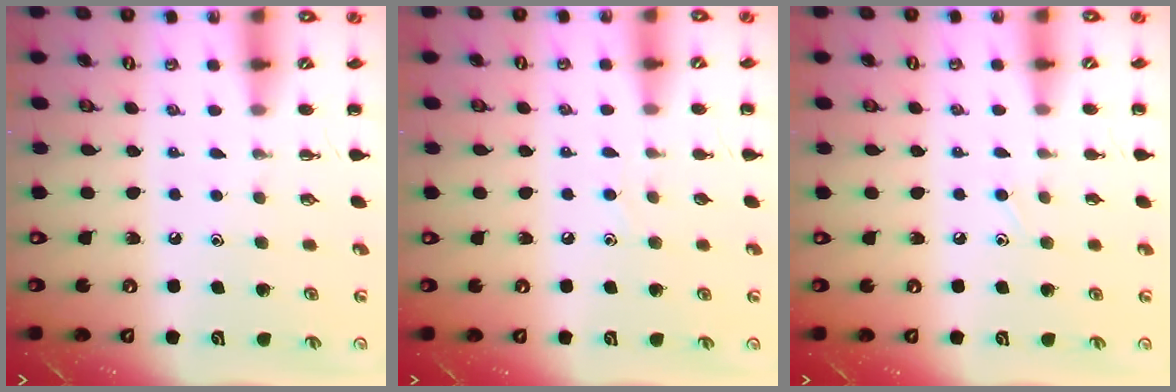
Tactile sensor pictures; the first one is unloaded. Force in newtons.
{"total": 2.5, "press": 2.3, "slide": 0.9}
{"total": 5.4, "press": 5.0, "slide": 1.9}